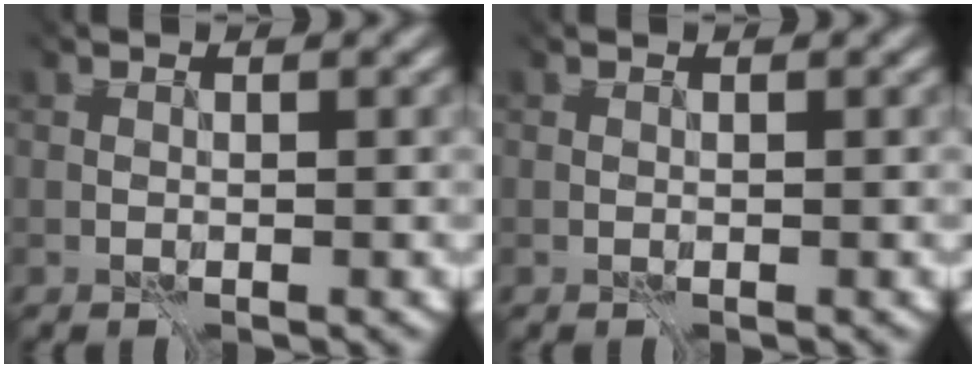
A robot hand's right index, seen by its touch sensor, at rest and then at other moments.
{"total": 0.0}